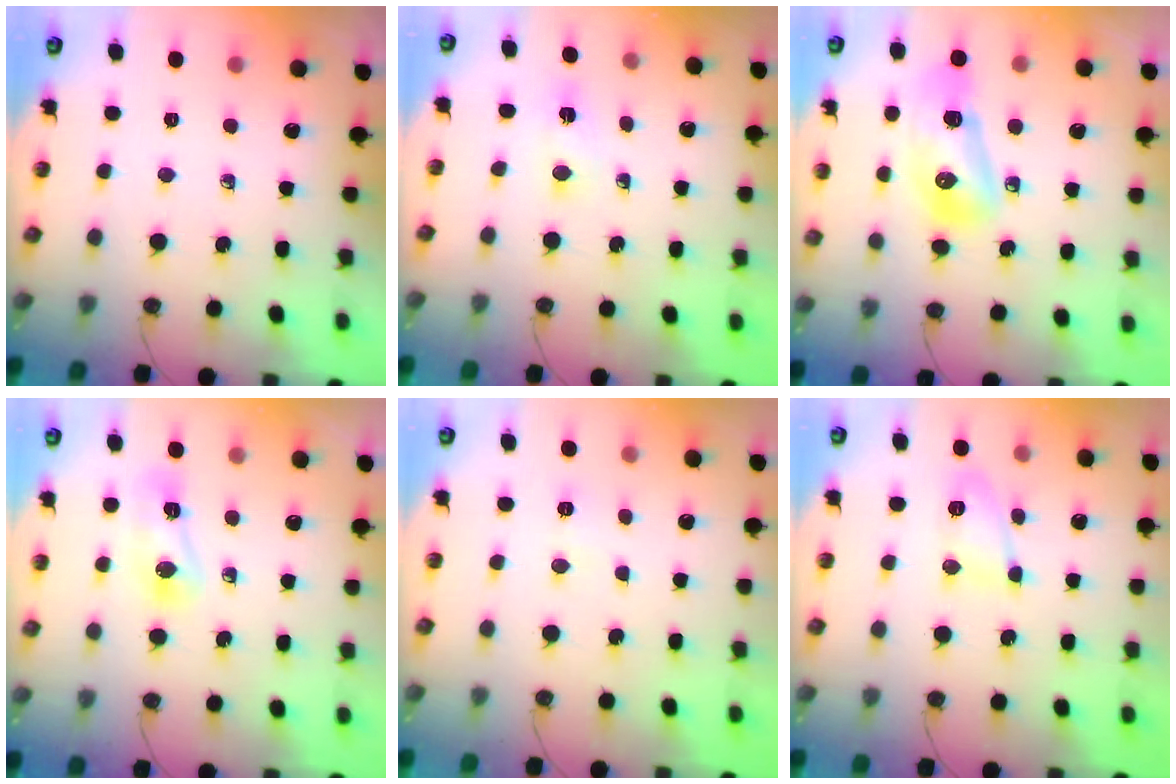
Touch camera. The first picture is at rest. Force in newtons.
{"total": 2.6, "press": 1.3, "slide": 2.2}
{"total": 14.2, "press": 12.9, "slide": 6.0}
{"total": 6.8, "press": 6.7, "slide": 0.9}
{"total": 8.5, "press": 5.0, "slide": 6.9}
{"total": 7.3, "press": 7.3, "slide": 0.5}